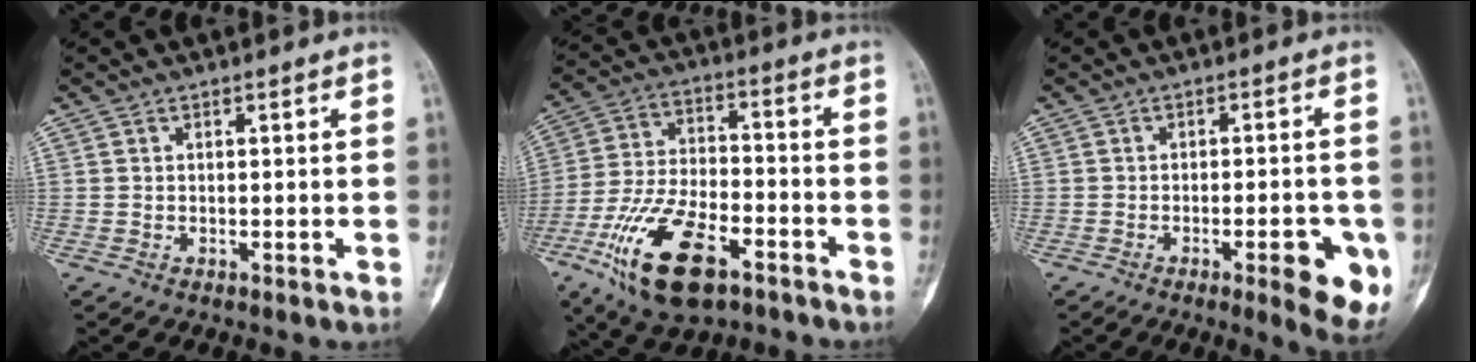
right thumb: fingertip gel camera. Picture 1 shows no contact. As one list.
[{"total": 18.0, "force": [-9.0, 8.2, 13.2], "torque": [-0.250, 0.035, -0.158]}, {"total": 9.4, "force": [-3.7, 2.7, 8.2], "torque": [-0.088, 0.005, -0.043]}]